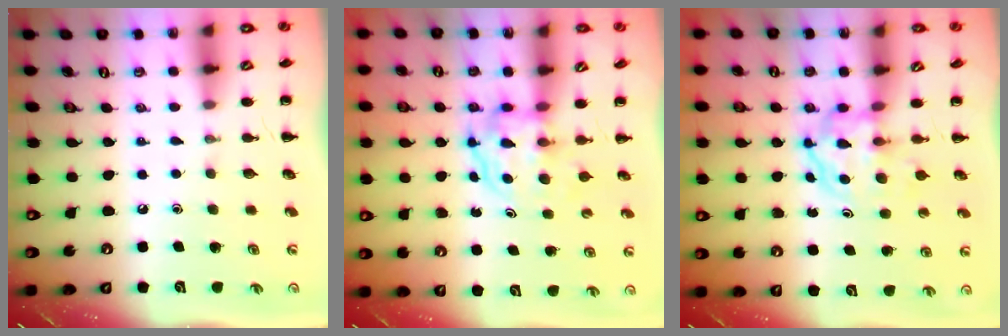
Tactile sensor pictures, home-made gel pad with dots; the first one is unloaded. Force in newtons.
{"total": 3.7, "press": 3.7, "slide": 0.2}
{"total": 3.9, "press": 3.9, "slide": 0.5}